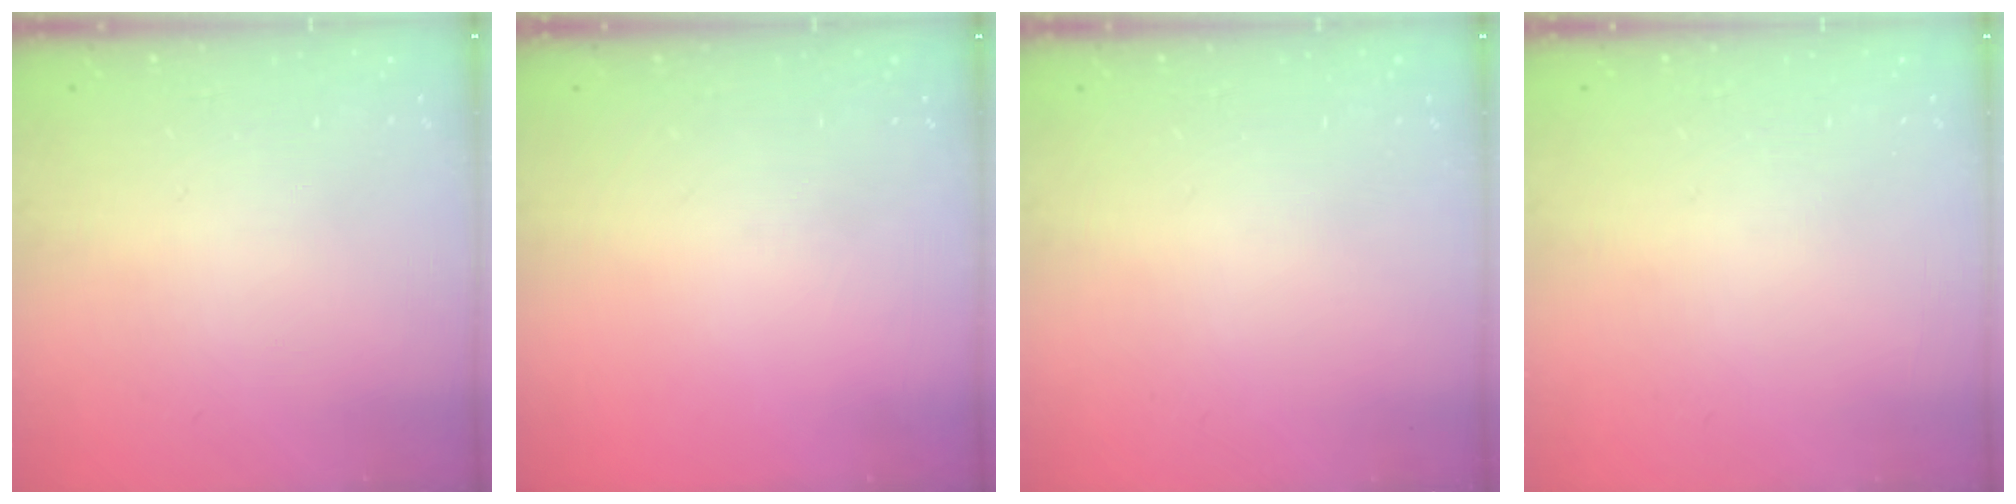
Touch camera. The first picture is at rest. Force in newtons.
{"total": 0.0}
{"total": 0.0}
{"total": 0.0}